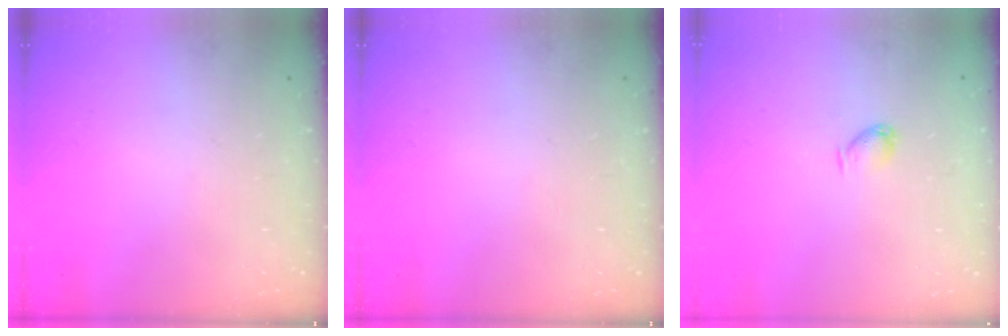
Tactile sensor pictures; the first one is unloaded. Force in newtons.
{"total": 0.0}
{"total": 3.5, "press": 3.5, "slide": 0.6}